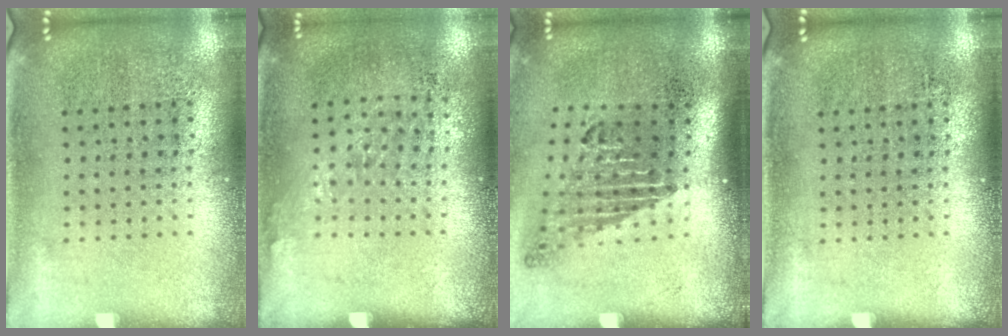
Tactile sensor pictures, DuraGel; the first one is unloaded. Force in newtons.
{"total": 0.8, "press": 0.6, "slide": 0.5}
{"total": 1.8, "press": 1.2, "slide": 1.3}
{"total": 0.0}